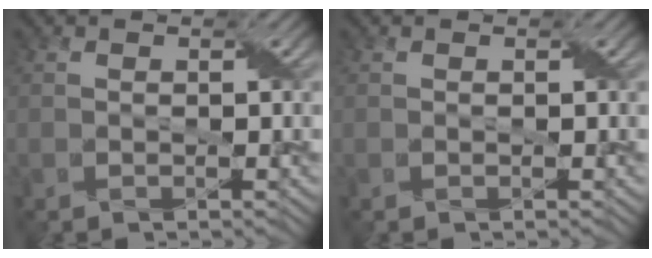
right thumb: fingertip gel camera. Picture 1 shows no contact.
{"total": 0.0}